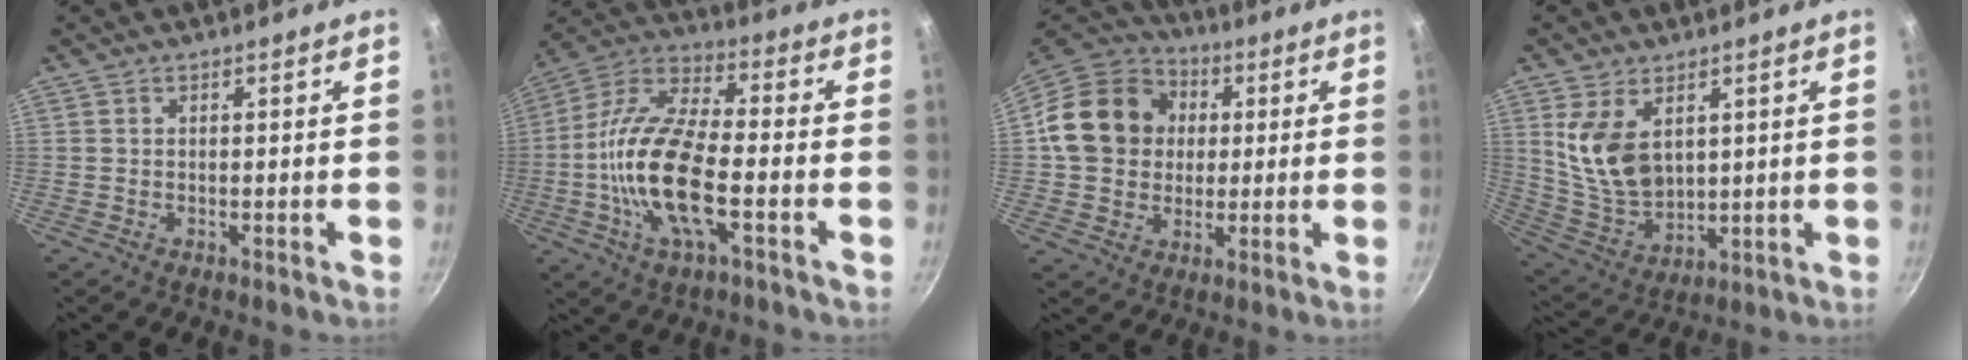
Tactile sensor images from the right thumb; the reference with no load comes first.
{"total": 17.8, "force": [-4.1, 7.1, 15.8], "torque": [-0.306, 0.032, -0.096]}
{"total": 17.2, "force": [2.3, 14.6, 8.9], "torque": [-0.135, 0.026, 0.029]}
{"total": 11.7, "force": [3.7, 7.4, 8.3], "torque": [-0.143, -0.036, 0.088]}